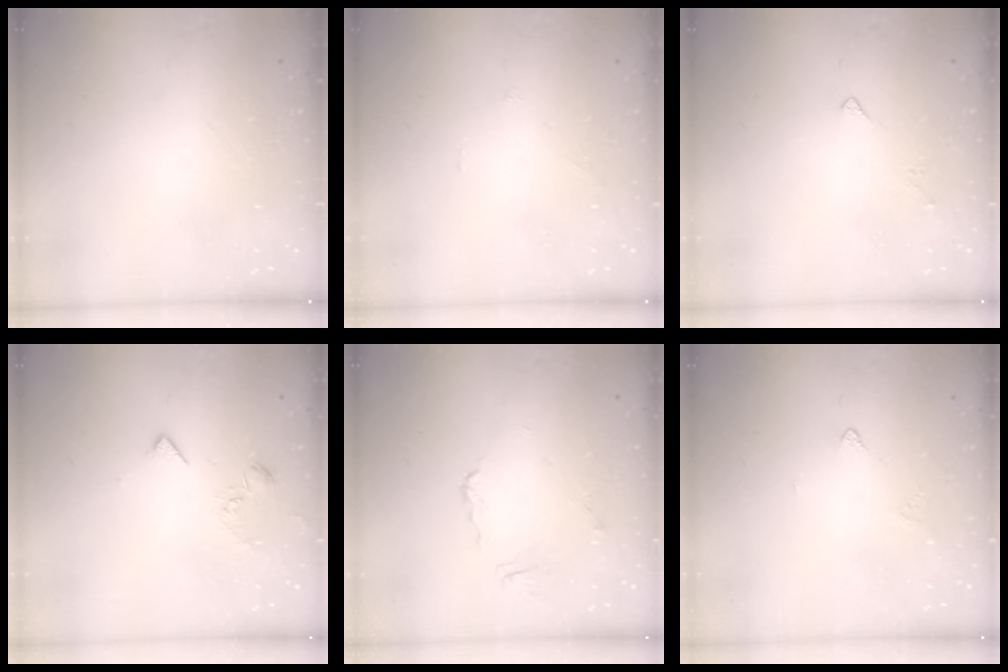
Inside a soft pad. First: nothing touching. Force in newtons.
{"total": 0.0}
{"total": 3.7, "press": 3.7, "slide": 0.7}
{"total": 3.9, "press": 3.9, "slide": 0.6}
{"total": 4.1, "press": 4.1, "slide": 0.5}
{"total": 2.9, "press": 2.9, "slide": 0.5}